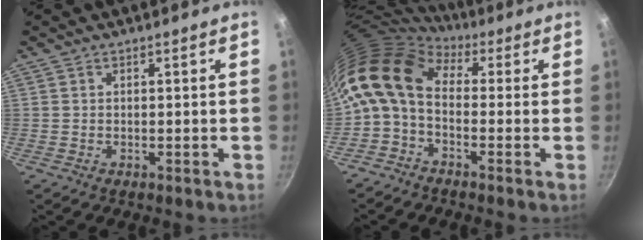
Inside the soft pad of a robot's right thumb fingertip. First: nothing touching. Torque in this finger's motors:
{"motor_torque": [0.15, 0.71, 1.24, -0.90, 0.42]}